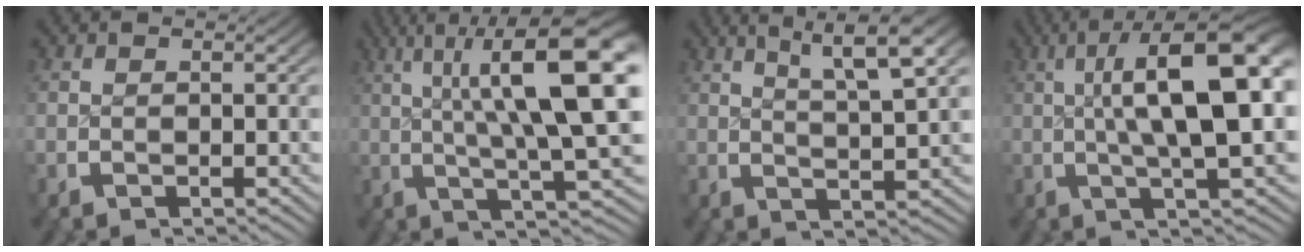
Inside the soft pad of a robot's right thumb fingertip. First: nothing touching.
{"total": 12.3, "force": [3.0, 4.7, 11.0], "torque": [-0.139, 0.001, 0.038]}
{"total": 6.5, "force": [3.6, 2.0, 5.1], "torque": [-0.068, 0.013, 0.054]}
{"total": 12.8, "force": [2.0, 5.2, 11.5], "torque": [-0.155, 0.008, 0.021]}